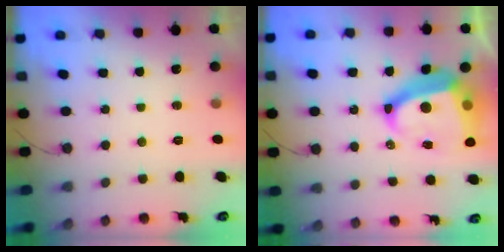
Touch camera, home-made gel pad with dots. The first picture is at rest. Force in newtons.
{"total": 18.7, "press": 18.5, "slide": 2.3}